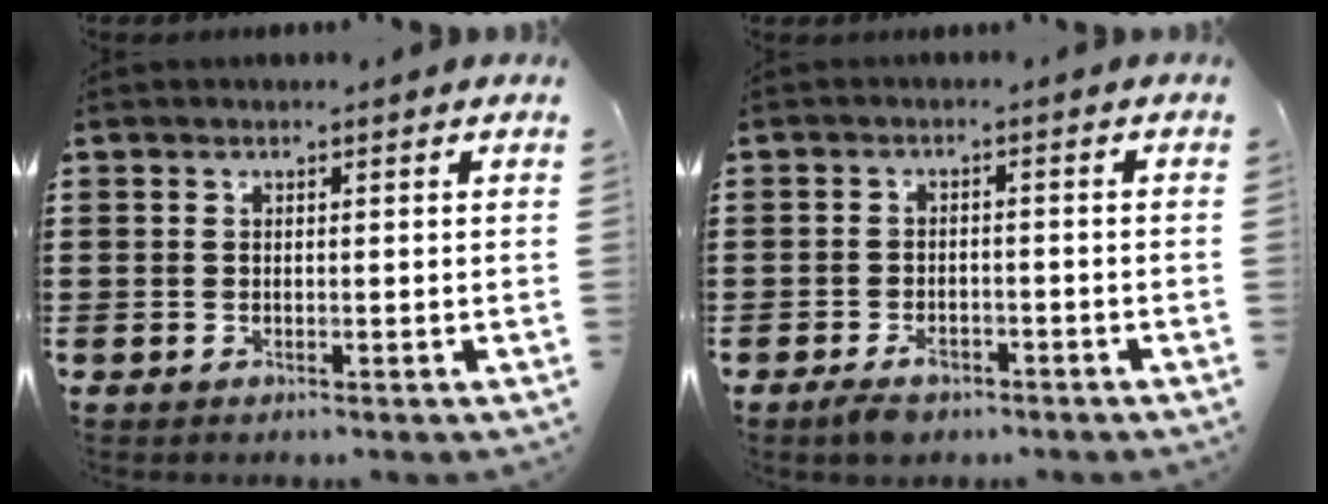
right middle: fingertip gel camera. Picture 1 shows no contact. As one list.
[{"total": 2.8, "force": [-1.9, 1.3, 1.5], "torque": [-0.034, 0.000, -0.039]}]